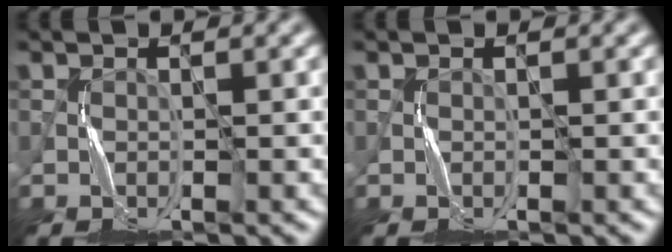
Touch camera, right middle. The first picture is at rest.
{"total": 0.0}